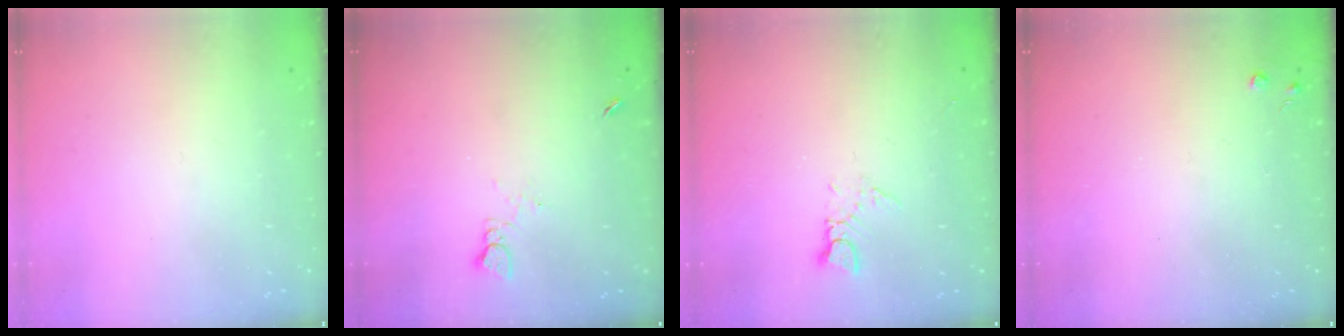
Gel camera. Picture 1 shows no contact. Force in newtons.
{"total": 2.1, "press": 2.0, "slide": 0.3}
{"total": 2.9, "press": 2.9, "slide": 0.2}
{"total": 2.7, "press": 2.7, "slide": 0.4}